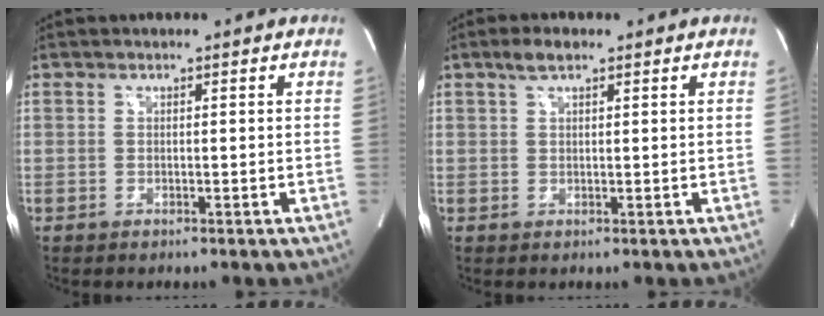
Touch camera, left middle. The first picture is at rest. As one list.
[{"total": 2.5, "force": [1.7, 1.0, 1.6], "torque": [-0.035, 0.010, 0.033]}]